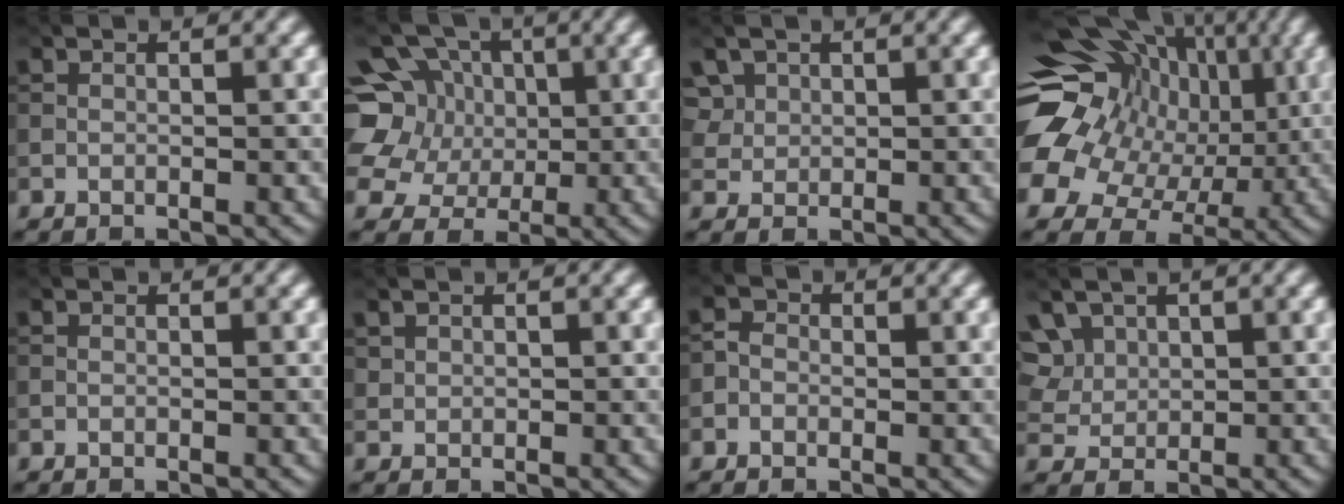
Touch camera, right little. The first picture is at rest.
{"total": 9.5, "force": [1.6, 8.3, 4.4], "torque": [-0.103, 0.029, -0.004]}
{"total": 2.9, "force": [1.4, 2.2, 1.2], "torque": [-0.042, 0.004, 0.043]}
{"total": 18.4, "force": [1.7, 15.2, 10.4], "torque": [-0.216, 0.016, 0.009]}
{"total": 0.0}
{"total": 0.7, "force": [0.5, 0.4, 0.1], "torque": [-0.002, -0.003, 0.016]}
{"total": 1.5, "force": [-0.4, 1.4, 0.4], "torque": [-0.003, 0.003, -0.018]}
{"total": 5.7, "force": [2.9, 4.1, 2.7], "torque": [-0.084, 0.016, 0.059]}